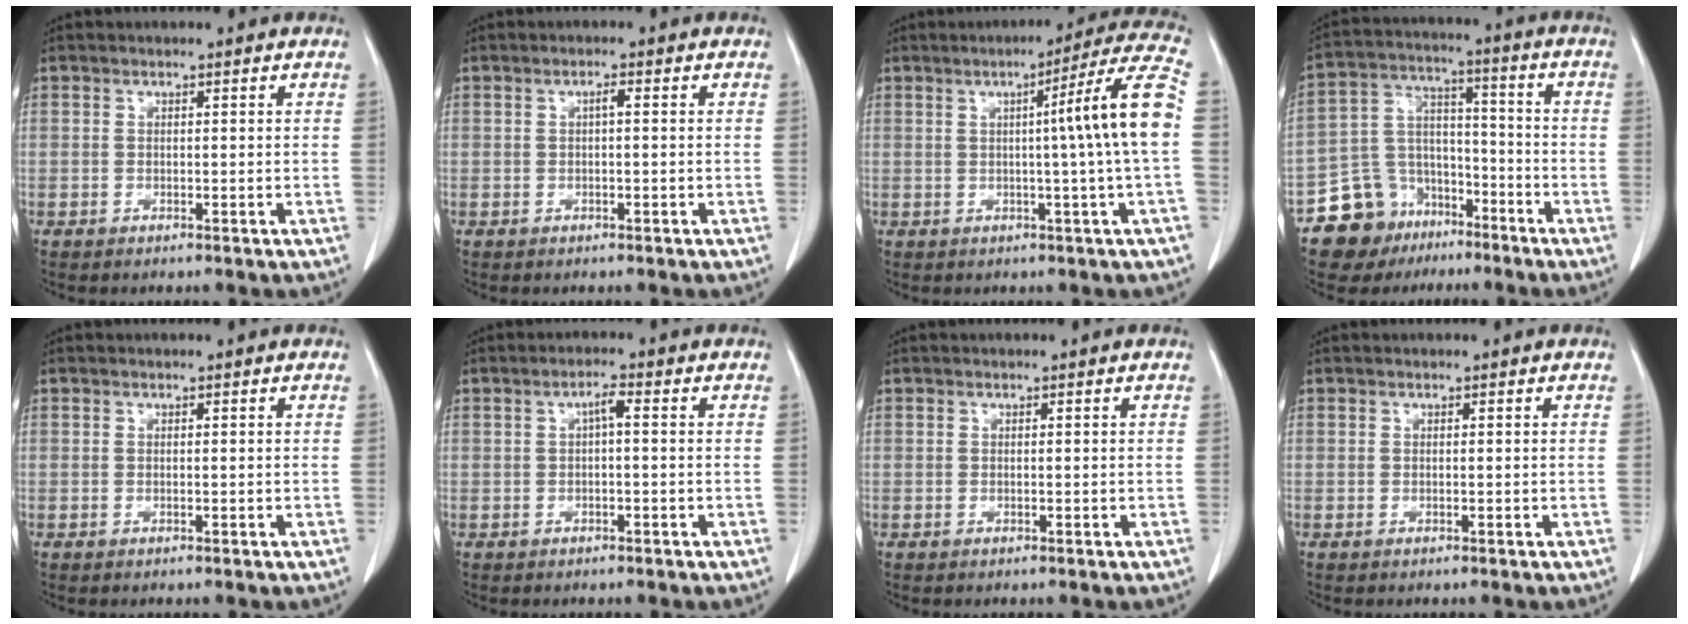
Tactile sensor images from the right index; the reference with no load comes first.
{"total": 1.4, "force": [0.2, 0.4, 1.3], "torque": [-0.025, 0.003, 0.005]}
{"total": 12.2, "force": [0.5, -2.1, 12.0], "torque": [-0.160, 0.008, 0.004]}
{"total": 12.6, "force": [-8.2, 9.2, 2.6], "torque": [-0.052, 0.068, -0.135]}
{"total": 0.0}
{"total": 2.1, "force": [0.3, 0.6, 1.9], "torque": [-0.037, 0.005, 0.007]}
{"total": 0.0}
{"total": 0.0}